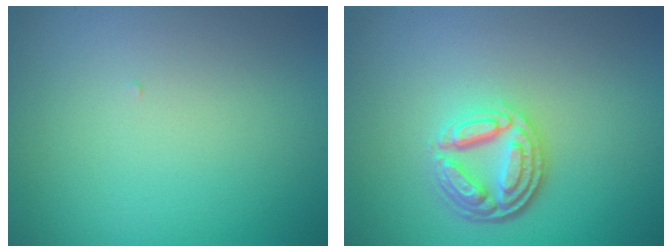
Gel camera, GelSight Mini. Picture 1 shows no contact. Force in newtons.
{"total": 4.6, "press": 3.6, "slide": 3.0}